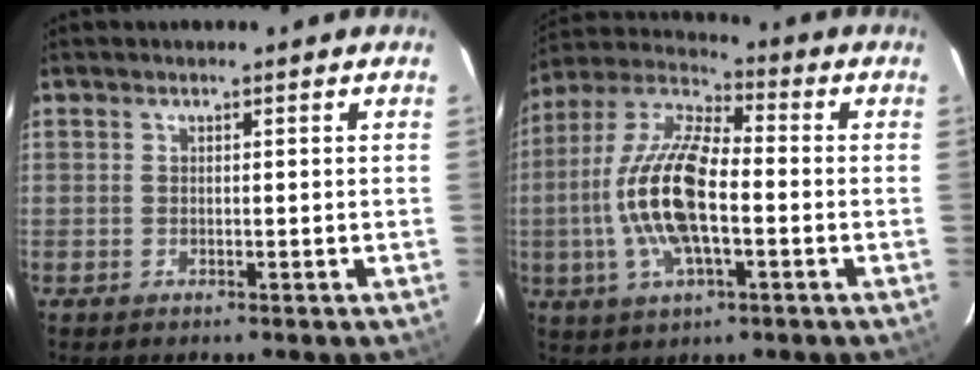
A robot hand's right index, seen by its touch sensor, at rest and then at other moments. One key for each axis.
{"total": 15.6, "fx": -2.1, "fy": 6.2, "fz": 14.1, "tx": -0.291, "ty": 0.005, "tz": -0.047}